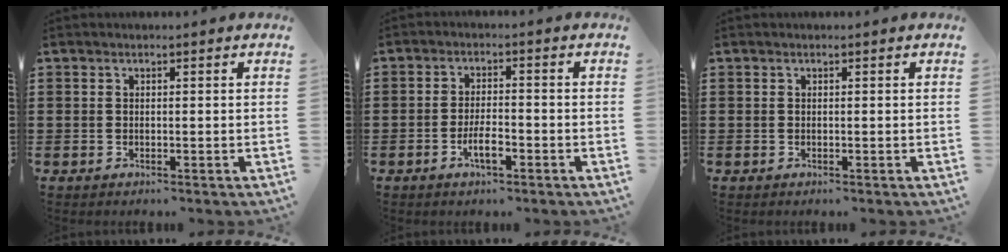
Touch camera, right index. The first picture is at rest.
{"total": 4.2, "force": [-2.0, 1.4, 3.4], "torque": [-0.064, 0.003, -0.037]}
{"total": 0.0}